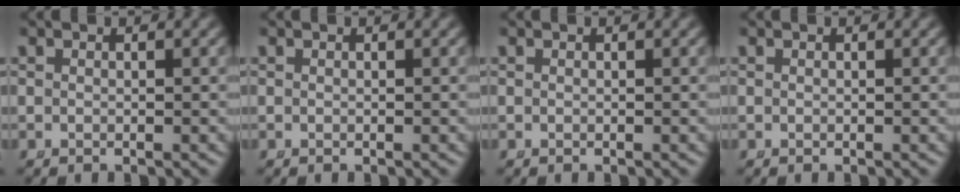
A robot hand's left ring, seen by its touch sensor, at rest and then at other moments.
{"total": 0.0}
{"total": 0.0}
{"total": 0.0}